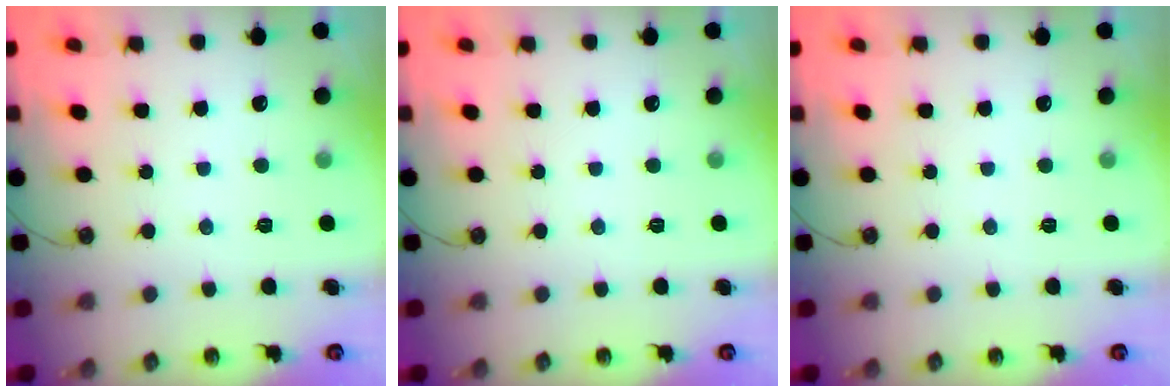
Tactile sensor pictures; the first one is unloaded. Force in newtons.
{"total": 0.0}
{"total": 0.0}